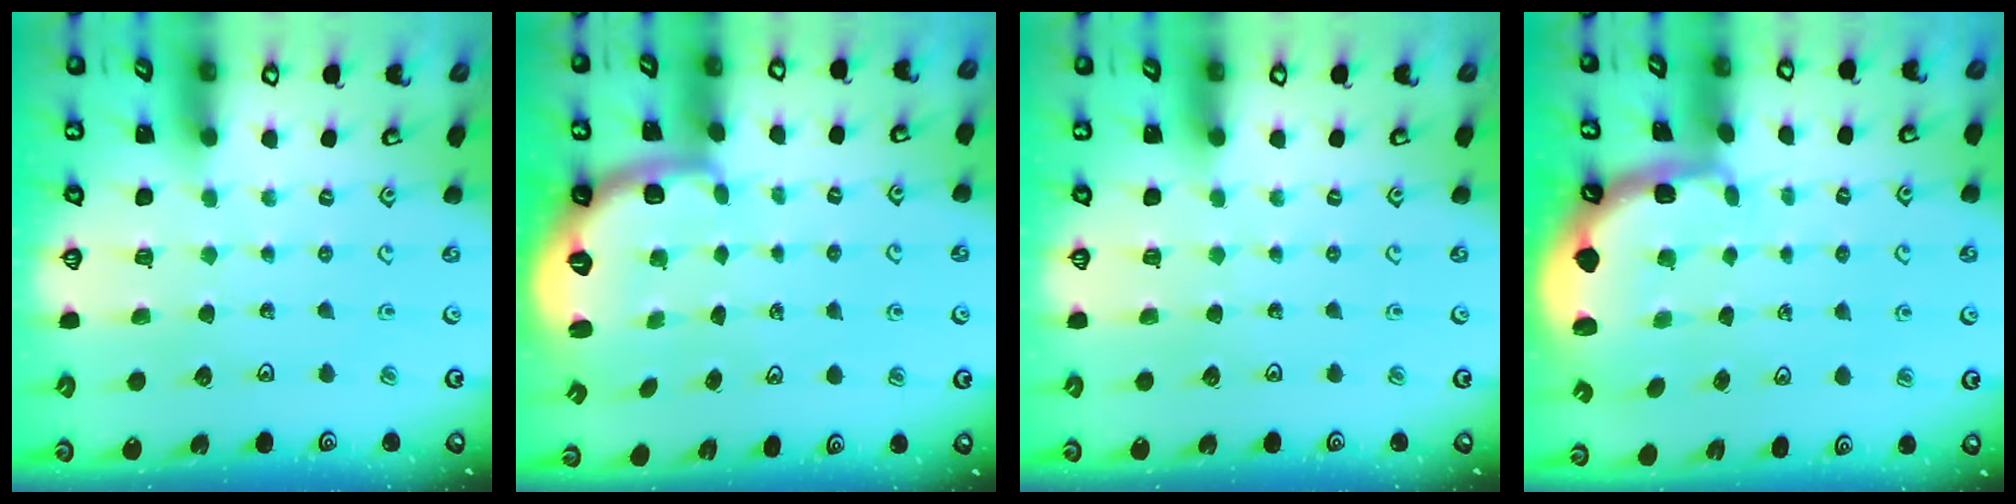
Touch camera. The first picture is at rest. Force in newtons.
{"total": 2.5, "press": 2.0, "slide": 1.6}
{"total": 0.0}
{"total": 2.0, "press": 1.8, "slide": 0.9}